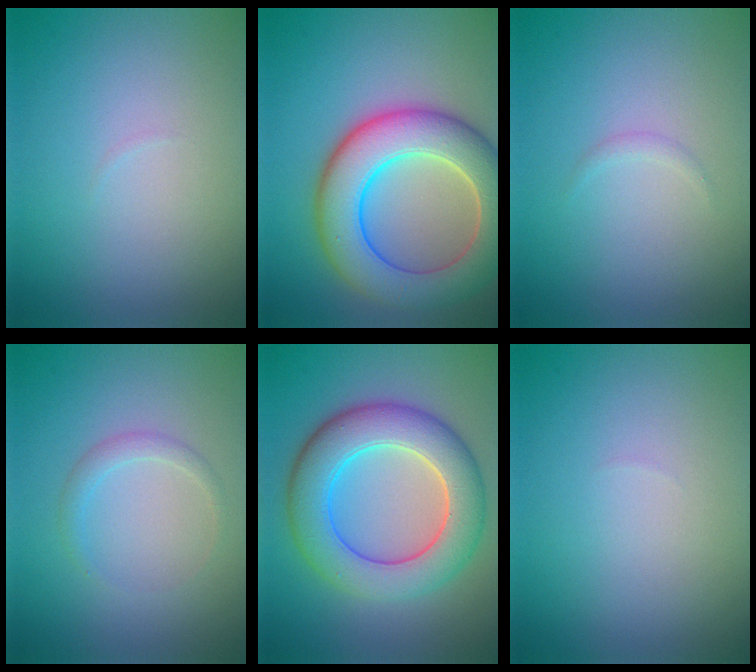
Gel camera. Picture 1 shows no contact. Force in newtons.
{"total": 9.6, "press": 9.6, "slide": 0.6}
{"total": 0.6, "press": 0.6, "slide": 0.1}
{"total": 1.3, "press": 1.3, "slide": 0.0}
{"total": 8.3, "press": 8.3, "slide": 0.4}
{"total": 0.0}